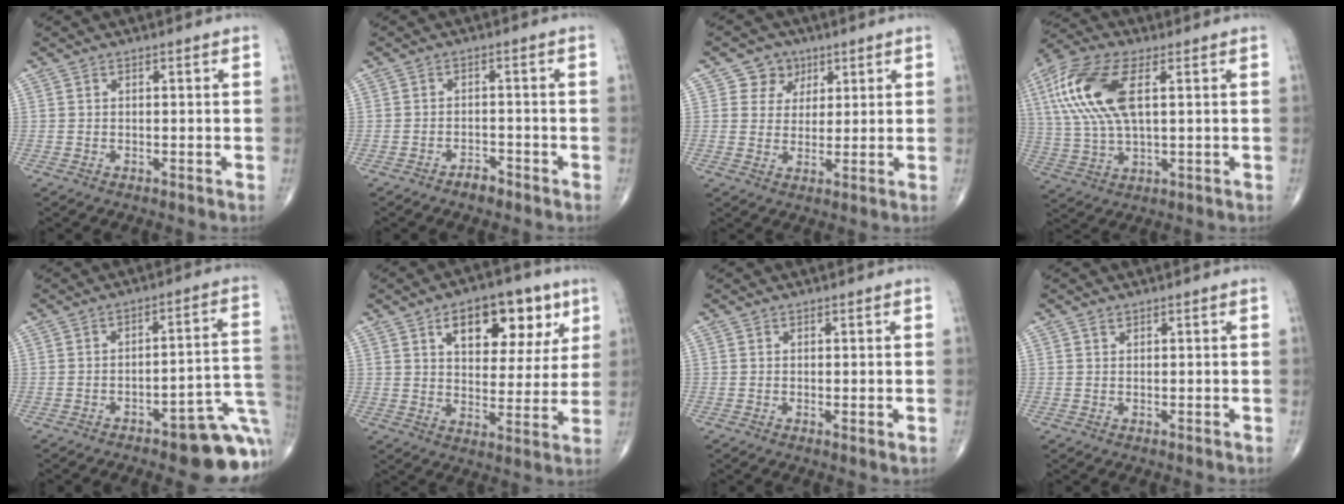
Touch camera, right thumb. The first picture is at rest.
{"total": 2.3, "force": [-1.8, 1.1, 0.9], "torque": [-0.014, 0.009, -0.032]}
{"total": 5.3, "force": [2.5, 4.6, 0.7], "torque": [0.017, -0.007, 0.038]}
{"total": 16.3, "force": [4.3, 7.2, 13.9], "torque": [-0.308, 0.009, 0.082]}
{"total": 15.7, "force": [-7.6, 5.5, 12.6], "torque": [-0.075, 0.066, -0.089]}
{"total": 16.0, "force": [7.5, 8.8, 11.2], "torque": [-0.110, -0.018, 0.112]}
{"total": 1.0, "force": [0.1, 0.3, 1.0], "torque": [-0.019, -0.006, 0.001]}
{"total": 0.8, "force": [0.6, 0.5, 0.3], "torque": [-0.001, -0.002, 0.010]}